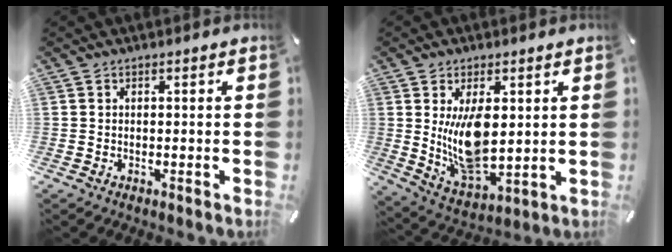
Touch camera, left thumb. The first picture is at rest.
{"total": 12.3, "force": [2.7, 6.7, 9.9], "torque": [-0.185, -0.022, 0.049]}